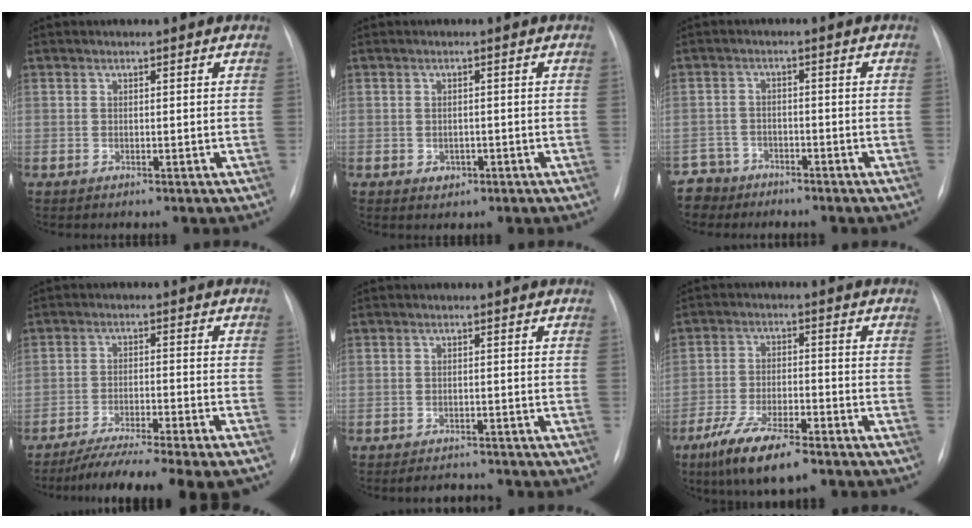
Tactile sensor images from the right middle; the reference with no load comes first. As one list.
[{"total": 1.6, "force": [-0.7, 1.3, 0.7], "torque": [-0.010, 0.002, -0.003]}, {"total": 4.9, "force": [-4.0, 2.6, -1.1], "torque": [0.026, 0.000, -0.078]}, {"total": 14.7, "force": [-12.5, 0.0, 7.7], "torque": [-0.112, -0.023, -0.190]}, {"total": 2.8, "force": [-2.6, 1.0, 0.3], "torque": [-0.007, -0.003, -0.034]}, {"total": 10.5, "force": [-7.2, 2.5, 7.3], "torque": [-0.140, -0.020, -0.123]}]